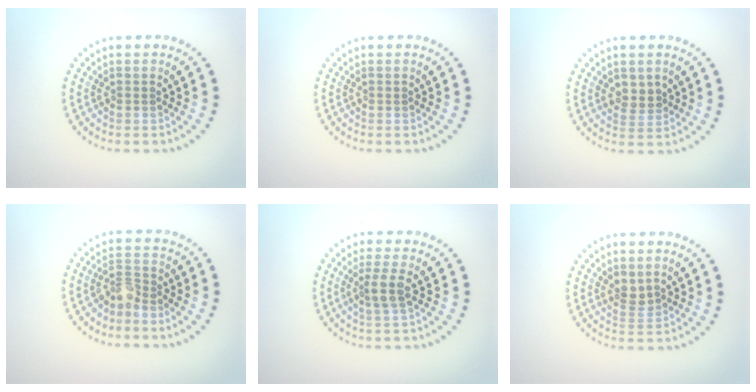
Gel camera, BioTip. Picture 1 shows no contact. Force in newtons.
{"total": 0.0}
{"total": 1.9, "press": 1.8, "slide": 0.7}
{"total": 2.1, "press": 1.5, "slide": 1.5}
{"total": 2.3, "press": 1.8, "slide": 1.3}
{"total": 1.5, "press": 1.2, "slide": 0.9}